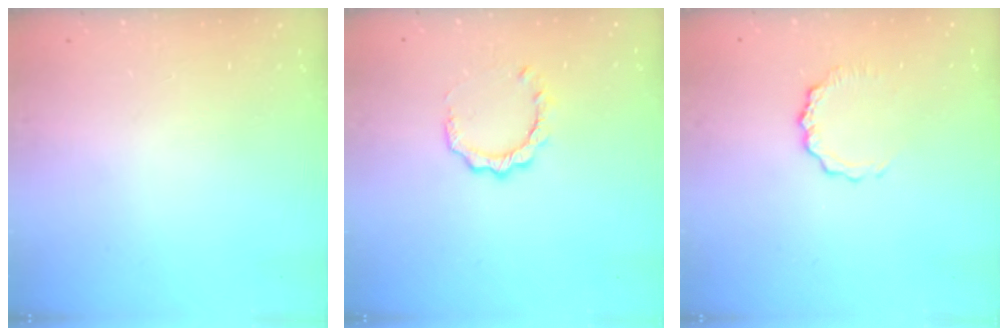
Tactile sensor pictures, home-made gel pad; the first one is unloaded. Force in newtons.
{"total": 5.2, "press": 5.2, "slide": 0.5}
{"total": 4.7, "press": 4.7, "slide": 0.6}